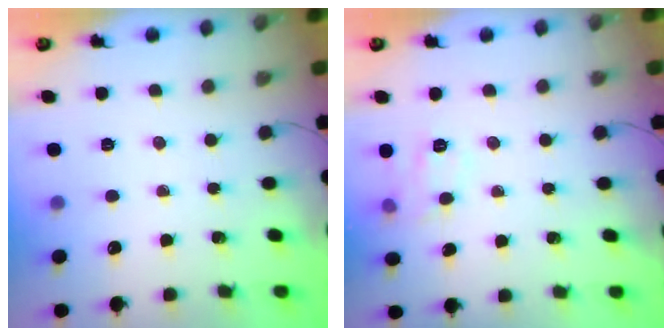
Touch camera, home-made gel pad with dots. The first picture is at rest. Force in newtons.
{"total": 8.5, "press": 8.4, "slide": 1.5}